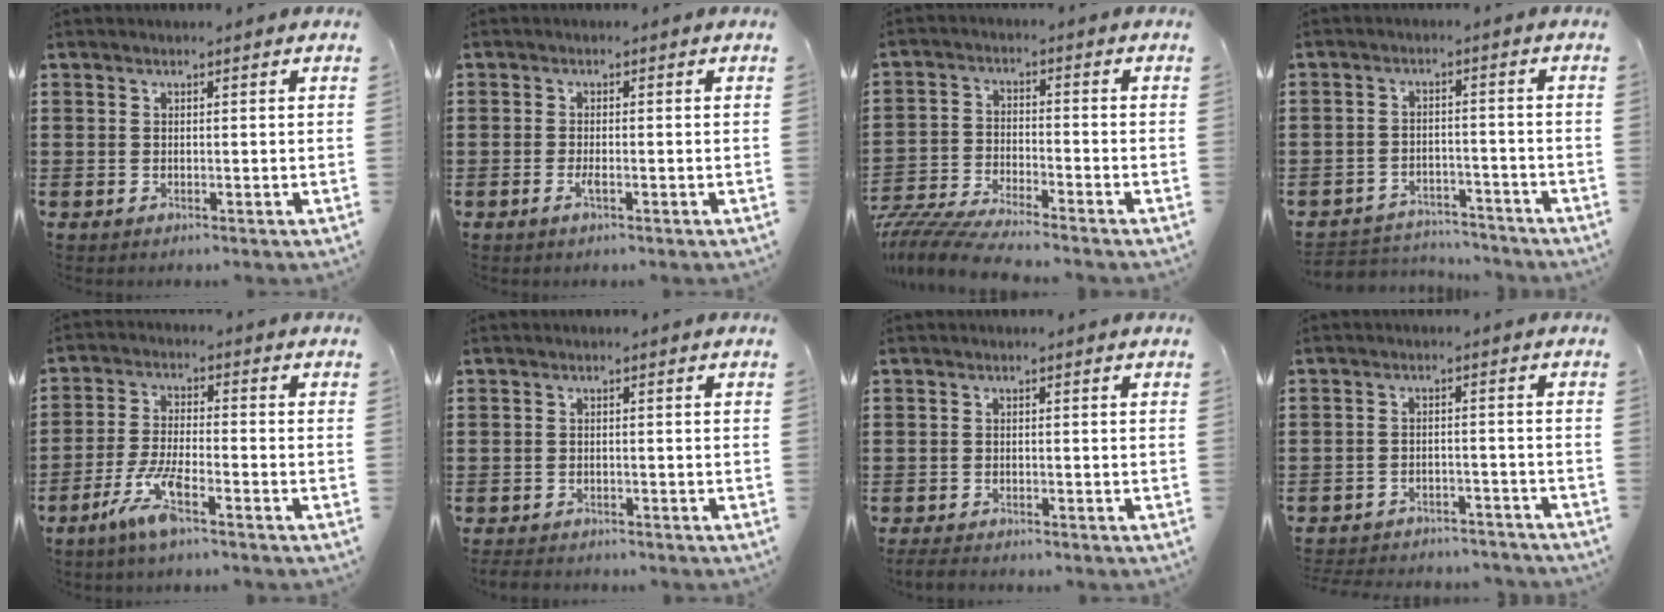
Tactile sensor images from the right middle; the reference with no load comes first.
{"total": 1.6, "force": [-0.7, 0.3, 1.4], "torque": [-0.034, -0.004, -0.014]}
{"total": 6.0, "force": [-5.8, 0.0, 1.4], "torque": [-0.047, -0.013, -0.121]}
{"total": 3.7, "force": [-3.7, 0.8, -0.2], "torque": [-0.006, 0.002, -0.079]}
{"total": 7.1, "force": [-4.1, 1.4, 5.6], "torque": [-0.124, -0.007, -0.078]}
{"total": 1.2, "force": [-1.2, 0.2, 0.1], "torque": [-0.006, -0.001, -0.026]}
{"total": 1.2, "force": [-1.1, 0.2, 0.3], "torque": [-0.009, -0.002, -0.022]}
{"total": 3.2, "force": [-3.2, 0.3, 0.0], "torque": [-0.007, 0.001, -0.068]}